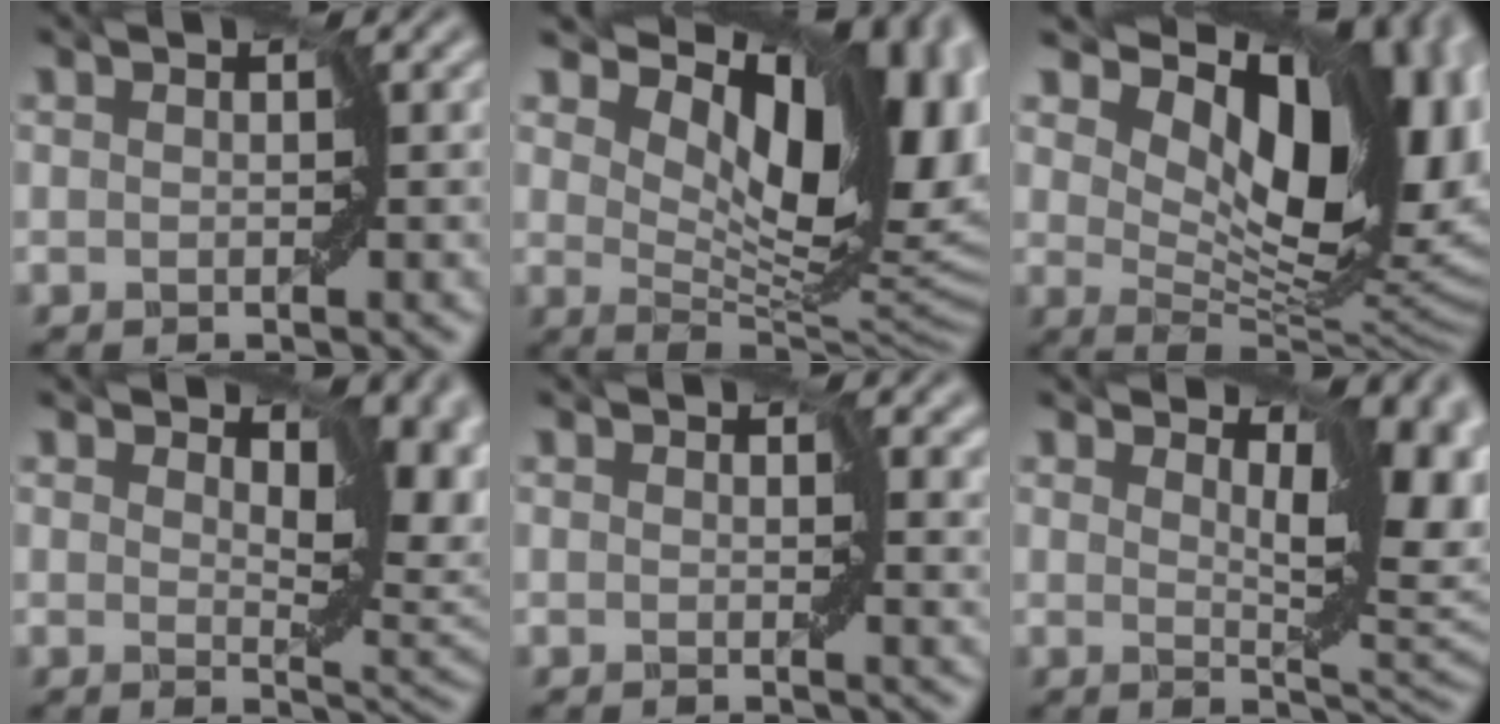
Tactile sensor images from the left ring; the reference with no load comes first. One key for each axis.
{"total": 14.3, "fx": 4.8, "fy": 6.9, "fz": 11.6, "tx": -0.165, "ty": -0.011, "tz": 0.088}
{"total": 15.8, "fx": 5.2, "fy": 8.2, "fz": 12.5, "tx": -0.169, "ty": -0.006, "tz": 0.093}
{"total": 8.8, "fx": 2.0, "fy": 4.5, "fz": 7.3, "tx": -0.101, "ty": -0.005, "tz": 0.032}
{"total": 2.4, "fx": 0.8, "fy": 1.5, "fz": 1.7, "tx": -0.015, "ty": -0.001, "tz": 0.005}
{"total": 8.9, "fx": 1.9, "fy": 4.1, "fz": 7.7, "tx": -0.107, "ty": -0.004, "tz": 0.031}